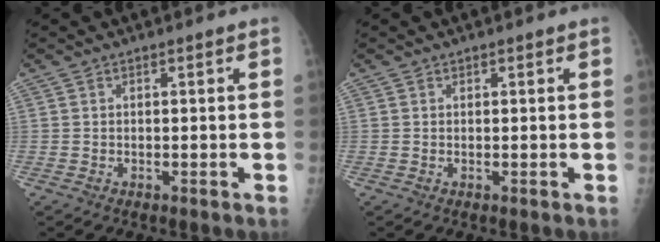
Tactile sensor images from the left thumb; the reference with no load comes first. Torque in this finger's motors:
{"motor_torque": [-0.01, 0.01, -0.06, -0.05, 0.00]}